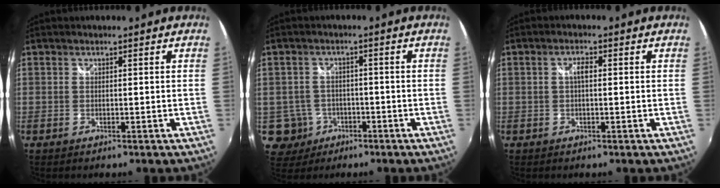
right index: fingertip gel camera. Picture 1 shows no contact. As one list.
[{"total": 2.4, "force": [-0.5, 2.4, 0.2], "torque": [-0.008, -0.002, -0.005]}, {"total": 1.9, "force": [0.1, 0.7, 1.7], "torque": [-0.033, 0.006, -0.001]}]